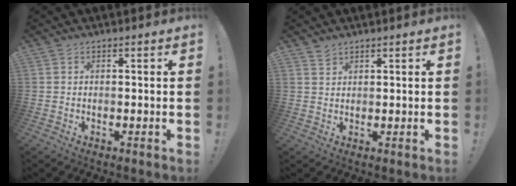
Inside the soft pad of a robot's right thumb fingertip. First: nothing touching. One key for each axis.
{"total": 1.9, "fx": 1.7, "fy": 0.5, "fz": 0.5, "tx": 0.004, "ty": -0.016, "tz": 0.030}